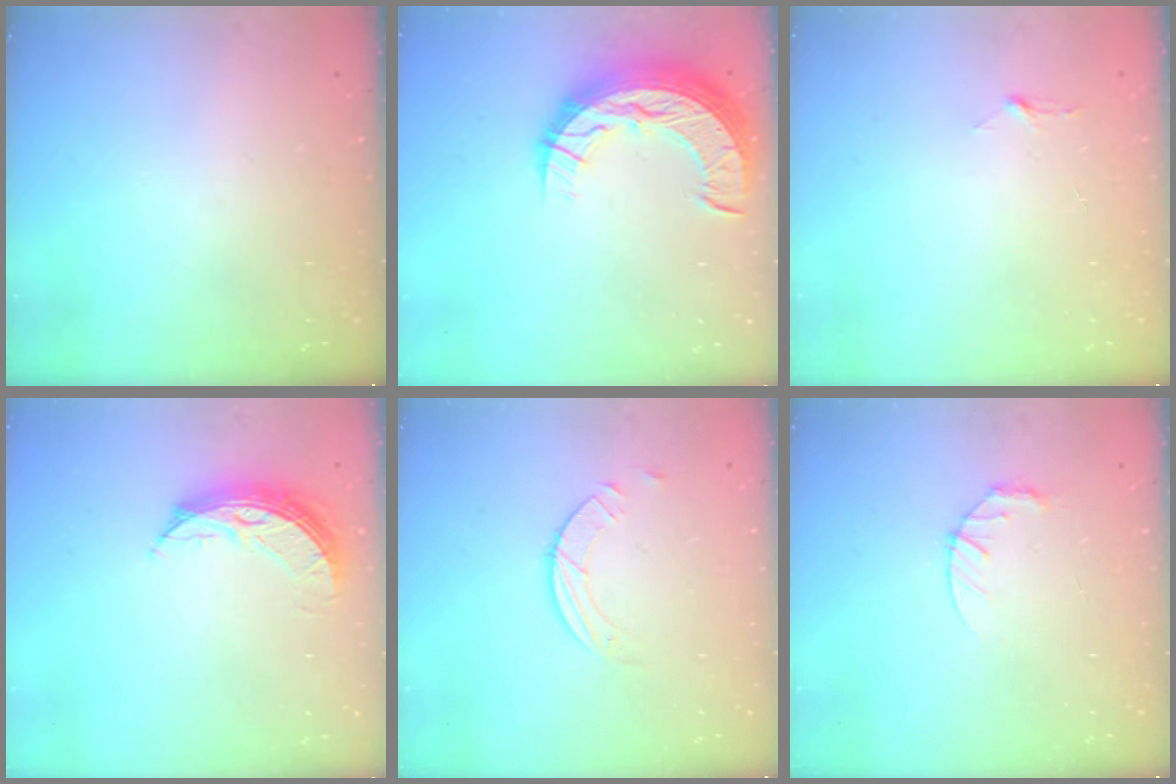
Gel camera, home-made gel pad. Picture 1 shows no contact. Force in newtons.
{"total": 15.0, "press": 15.0, "slide": 1.0}
{"total": 2.9, "press": 2.9, "slide": 0.3}
{"total": 9.3, "press": 9.3, "slide": 0.0}
{"total": 3.7, "press": 3.7, "slide": 0.4}
{"total": 3.6, "press": 3.6, "slide": 0.5}